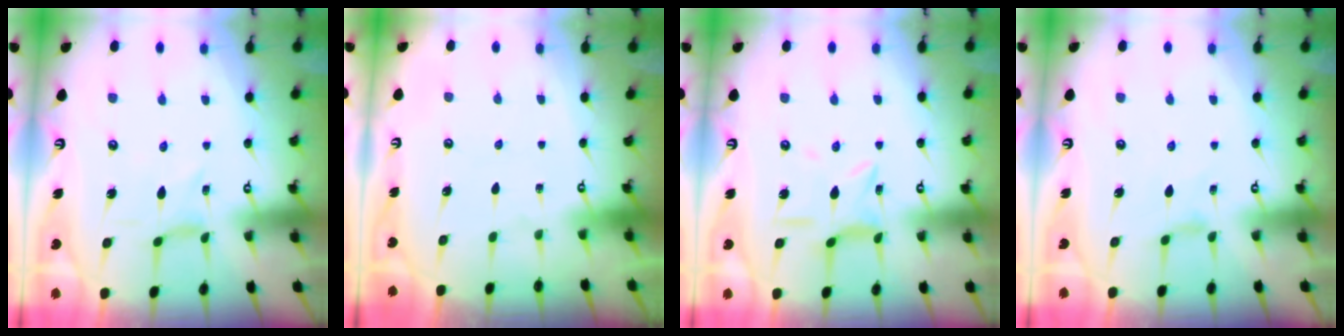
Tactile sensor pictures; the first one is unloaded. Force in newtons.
{"total": 0.0}
{"total": 5.6, "press": 5.6, "slide": 0.3}
{"total": 2.3, "press": 2.2, "slide": 0.5}